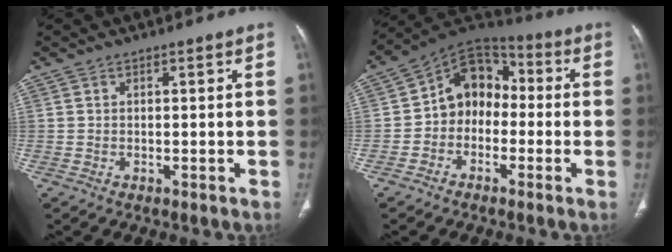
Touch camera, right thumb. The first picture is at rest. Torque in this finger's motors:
{"motor_torque": [0.17, 0.19, 0.09, -0.07, 0.09]}